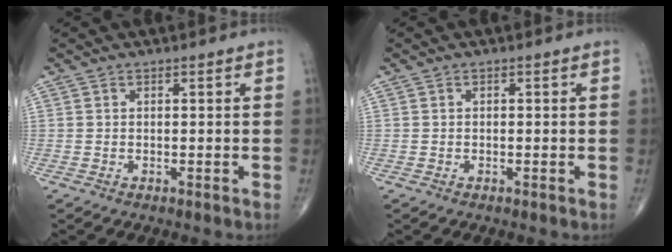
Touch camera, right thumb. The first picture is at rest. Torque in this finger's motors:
{"motor_torque": [-0.13, -0.05, 0.17, 0.32, 0.02]}